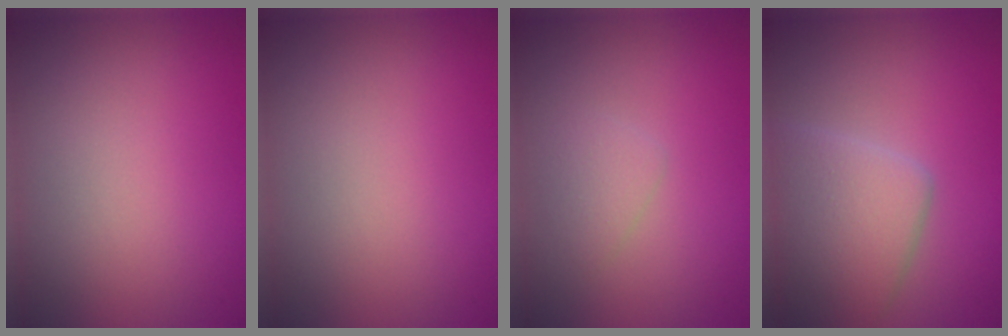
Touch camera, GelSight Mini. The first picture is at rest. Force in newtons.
{"total": 0.0}
{"total": 1.3, "press": 1.3, "slide": 0.1}
{"total": 5.2, "press": 5.1, "slide": 0.3}